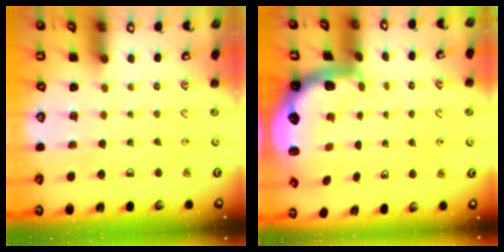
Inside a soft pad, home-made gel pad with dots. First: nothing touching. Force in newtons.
{"total": 2.8, "press": 2.5, "slide": 1.4}